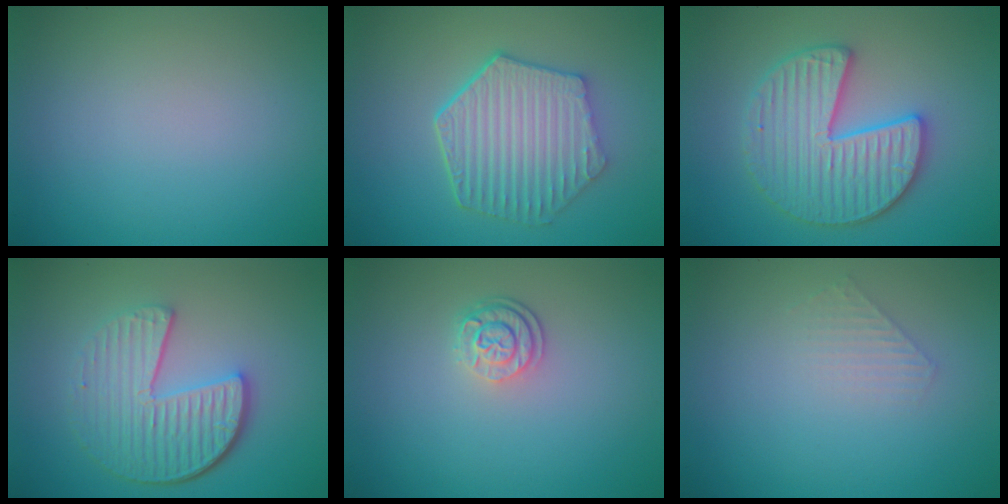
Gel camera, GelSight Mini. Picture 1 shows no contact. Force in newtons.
{"total": 6.5, "press": 4.9, "slide": 4.3}
{"total": 6.0, "press": 5.9, "slide": 1.0}
{"total": 6.1, "press": 4.3, "slide": 4.3}
{"total": 2.5, "press": 1.9, "slide": 1.6}
{"total": 1.3, "press": 1.3, "slide": 0.2}